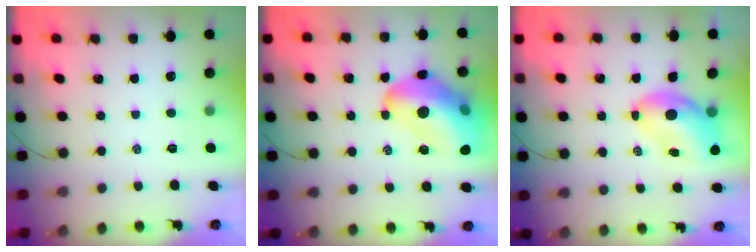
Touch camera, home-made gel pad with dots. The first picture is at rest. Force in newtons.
{"total": 21.5, "press": 21.0, "slide": 4.9}
{"total": 7.2, "press": 6.9, "slide": 2.1}